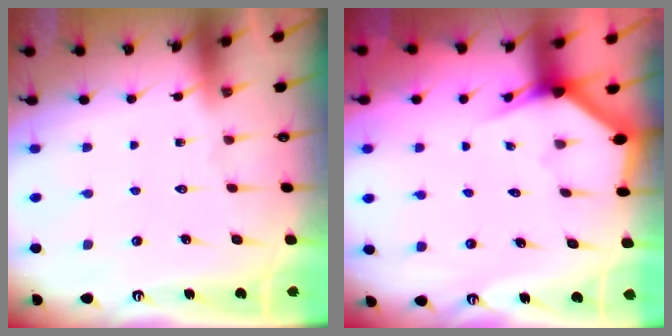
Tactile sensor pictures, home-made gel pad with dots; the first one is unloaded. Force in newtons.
{"total": 2.7, "press": 2.7, "slide": 0.1}